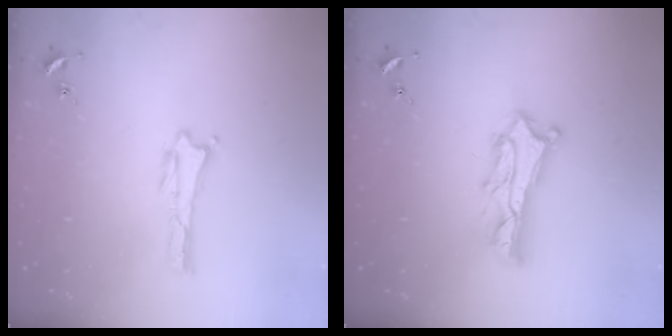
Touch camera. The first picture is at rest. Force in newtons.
{"total": 6.1, "press": 6.1, "slide": 0.5}